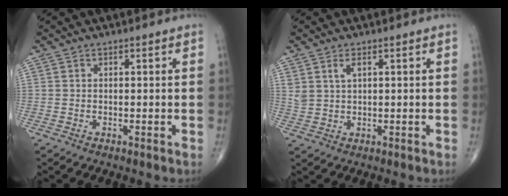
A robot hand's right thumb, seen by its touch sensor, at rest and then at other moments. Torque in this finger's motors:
{"motor_torque": [0.05, 0.10, 0.29, 0.36, 0.02]}